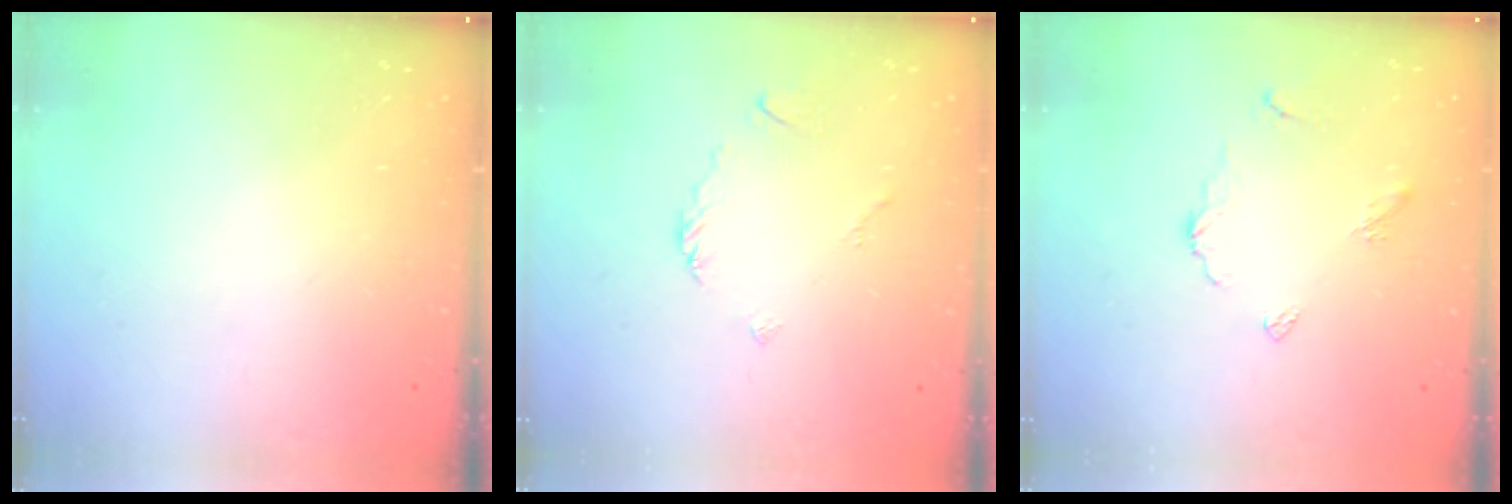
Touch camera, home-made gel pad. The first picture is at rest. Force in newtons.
{"total": 2.6, "press": 2.6, "slide": 0.6}
{"total": 5.8, "press": 5.7, "slide": 0.6}